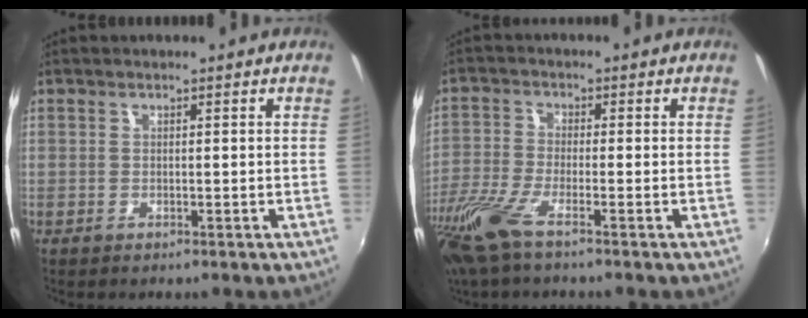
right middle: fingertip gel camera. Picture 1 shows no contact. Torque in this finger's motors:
{"motor_torque": [1.10, -1.03, 0.64, 0.21]}